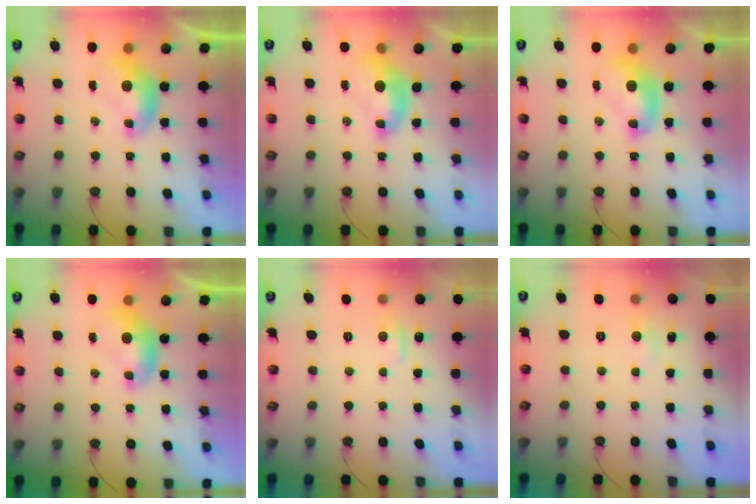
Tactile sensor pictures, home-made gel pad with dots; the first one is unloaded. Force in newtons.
{"total": 1.8, "press": 1.7, "slide": 0.6}
{"total": 2.1, "press": 2.1, "slide": 0.2}
{"total": 0.0}
{"total": 1.0, "press": 0.7, "slide": 0.7}
{"total": 1.3, "press": 1.1, "slide": 0.6}